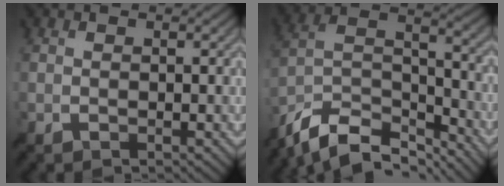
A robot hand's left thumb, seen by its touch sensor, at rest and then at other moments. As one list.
[{"total": 12.0, "force": [-9.4, 4.3, 6.1], "torque": [-0.140, 0.001, -0.175]}]